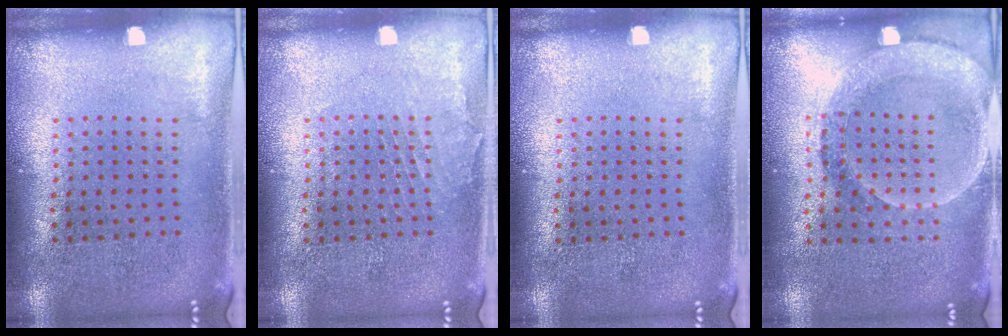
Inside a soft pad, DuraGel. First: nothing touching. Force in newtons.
{"total": 1.0, "press": 1.0, "slide": 0.1}
{"total": 0.0}
{"total": 1.8, "press": 1.6, "slide": 0.8}